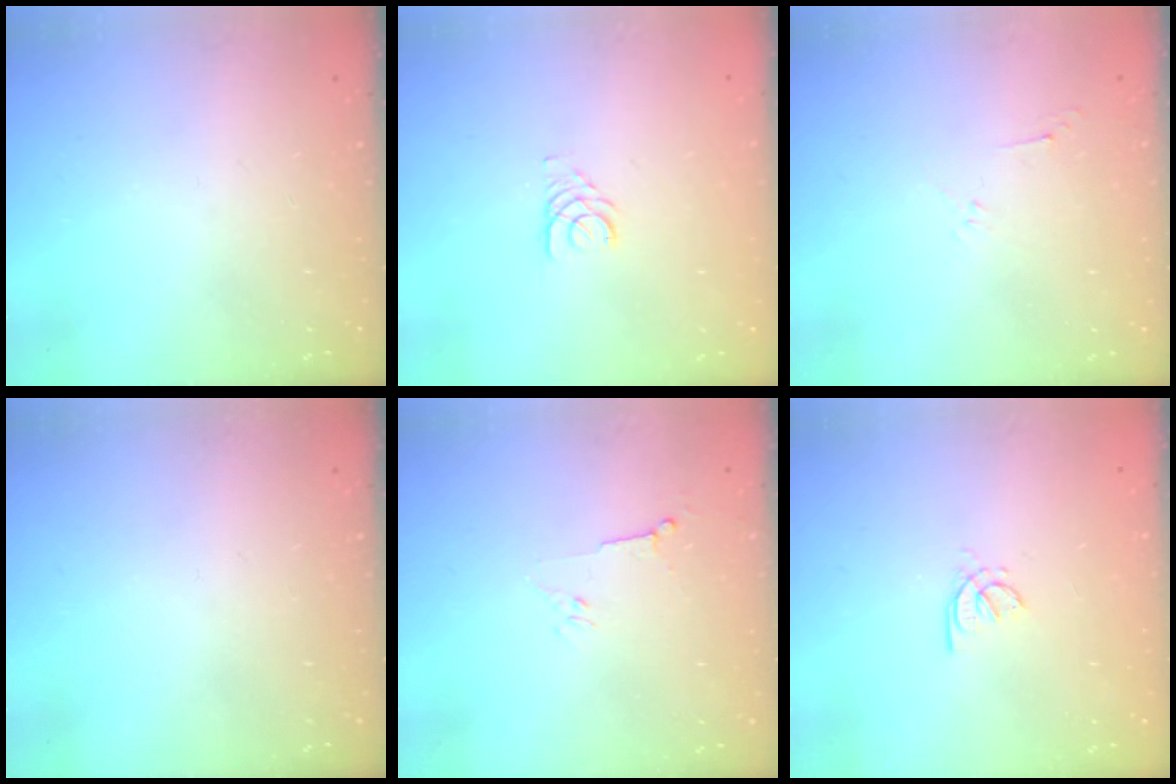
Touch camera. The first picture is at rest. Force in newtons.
{"total": 2.7, "press": 2.7, "slide": 0.2}
{"total": 2.8, "press": 2.7, "slide": 0.6}
{"total": 0.0}
{"total": 3.5, "press": 3.4, "slide": 0.8}
{"total": 1.4, "press": 1.3, "slide": 0.4}